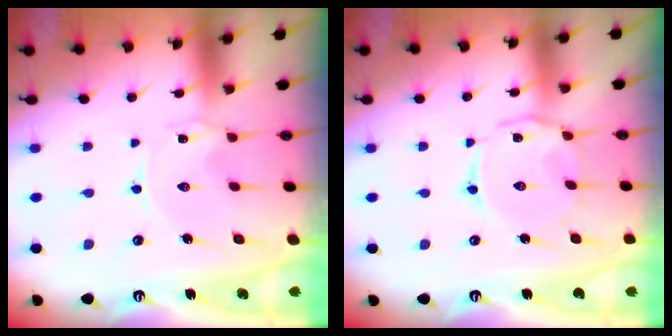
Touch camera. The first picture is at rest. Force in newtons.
{"total": 4.7, "press": 4.7, "slide": 0.3}